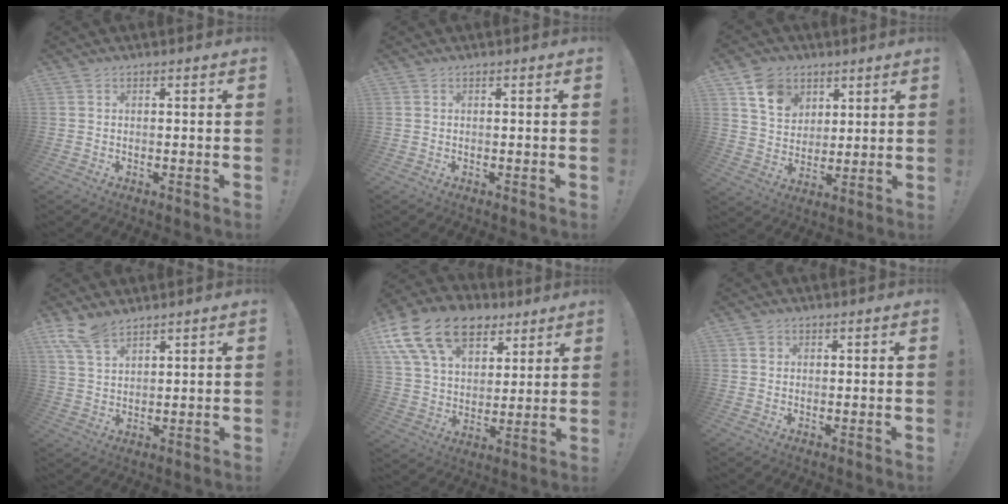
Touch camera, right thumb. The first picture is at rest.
{"total": 0.0}
{"total": 11.3, "force": [6.2, 8.5, 4.1], "torque": [-0.068, -0.026, 0.123]}
{"total": 7.9, "force": [6.0, 3.2, 4.0], "torque": [-0.080, -0.027, 0.117]}
{"total": 20.3, "force": [11.3, 12.9, 11.0], "torque": [-0.185, -0.055, 0.210]}
{"total": 1.1, "force": [0.3, 1.0, 0.1], "torque": [0.001, 0.002, 0.005]}